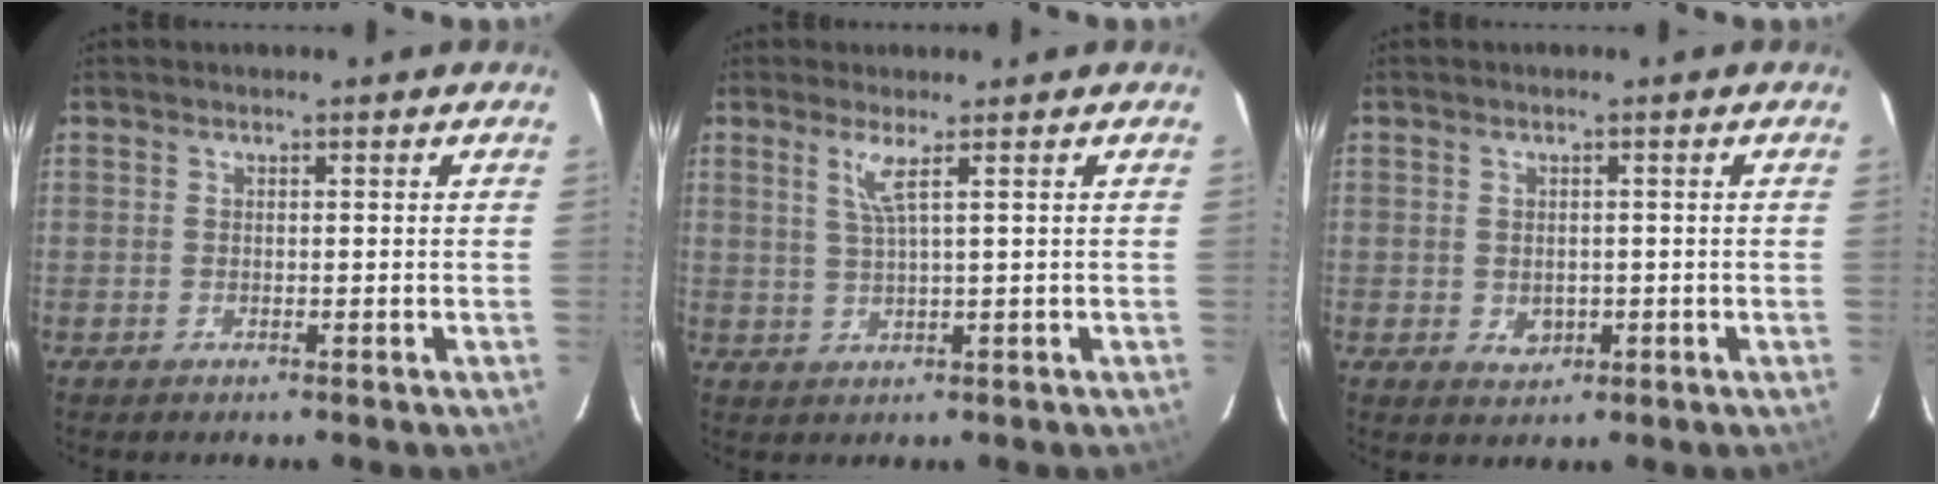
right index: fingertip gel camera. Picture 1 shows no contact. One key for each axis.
{"total": 3.0, "fx": 1.5, "fy": -0.7, "fz": 2.5, "tx": -0.047, "ty": -0.007, "tz": 0.031}
{"total": 2.7, "fx": -0.4, "fy": 2.3, "fz": 1.2, "tx": -0.021, "ty": 0.000, "tz": 0.003}